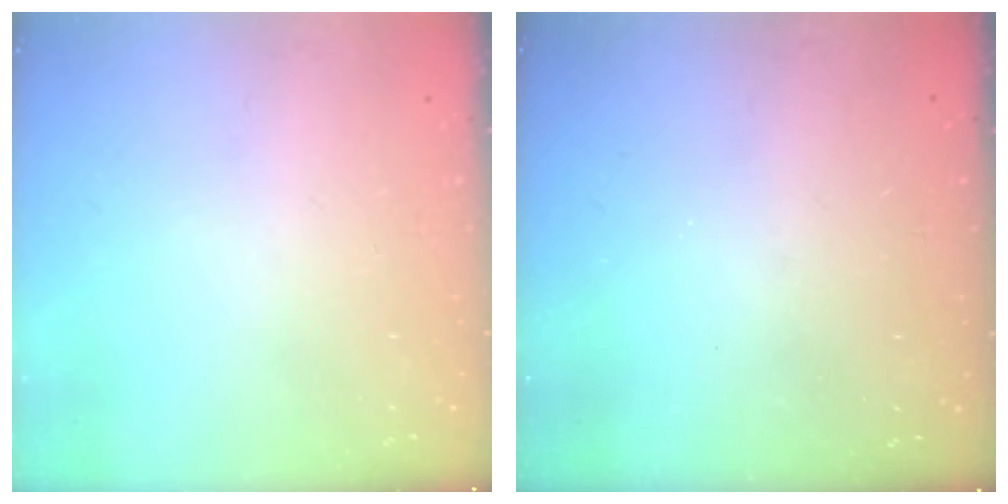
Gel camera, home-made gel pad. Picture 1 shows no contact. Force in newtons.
{"total": 3.0, "press": 3.0, "slide": 0.1}